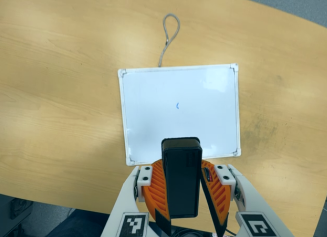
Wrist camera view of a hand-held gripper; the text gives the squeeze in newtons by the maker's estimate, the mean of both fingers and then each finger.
{"total": 8.2, "left": 9.0, "right": 7.4}